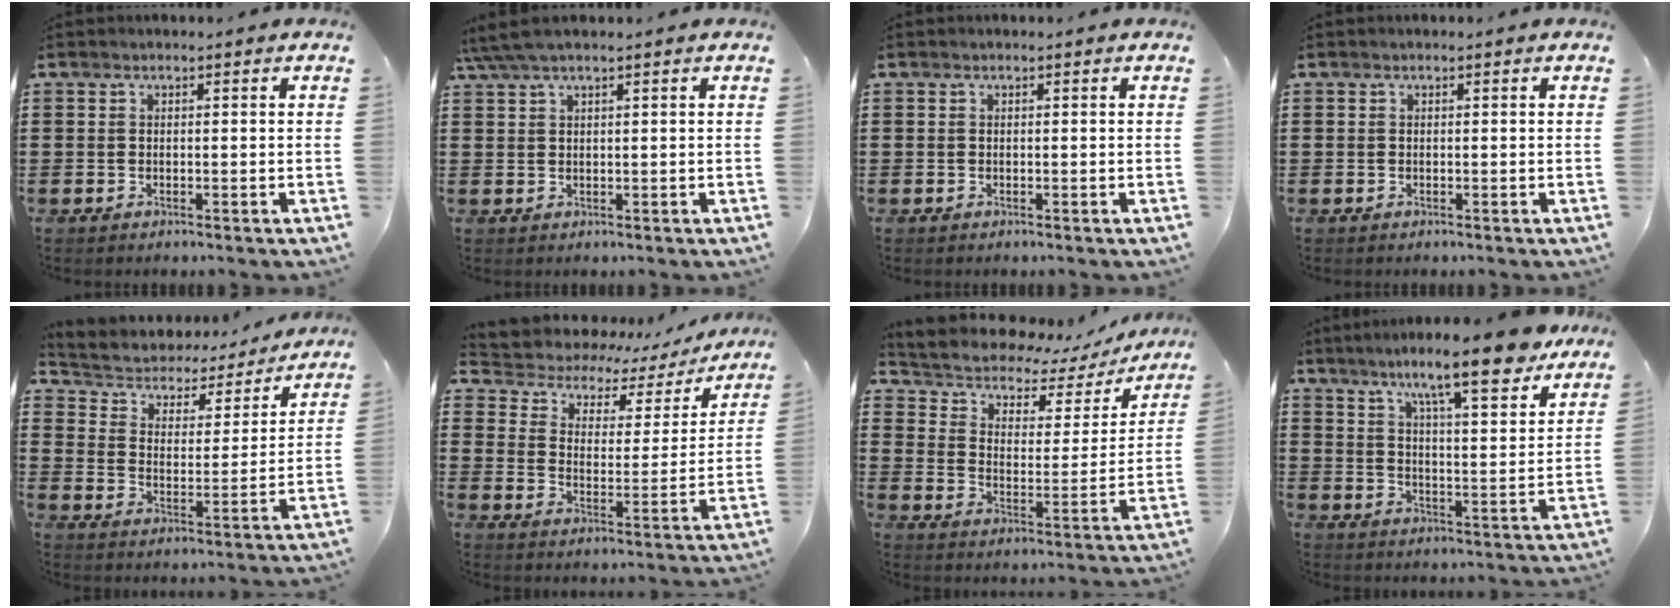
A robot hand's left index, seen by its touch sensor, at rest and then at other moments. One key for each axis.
{"total": 2.5, "fx": 1.5, "fy": 0.1, "fz": 2.0, "tx": -0.048, "ty": -0.002, "tz": 0.026}
{"total": 0.0}
{"total": 0.0}
{"total": 3.3, "fx": 2.8, "fy": 1.7, "fz": 0.1, "tx": -0.027, "ty": -0.024, "tz": 0.038}
{"total": 3.8, "fx": 3.0, "fy": 2.1, "fz": 1.2, "tx": -0.047, "ty": -0.025, "tz": 0.040}
{"total": 5.5, "fx": 4.7, "fy": 2.1, "fz": 1.8, "tx": -0.062, "ty": -0.031, "tz": 0.075}
{"total": 11.1, "fx": 8.8, "fy": 0.7, "fz": 6.7, "tx": -0.123, "ty": -0.045, "tz": 0.143}